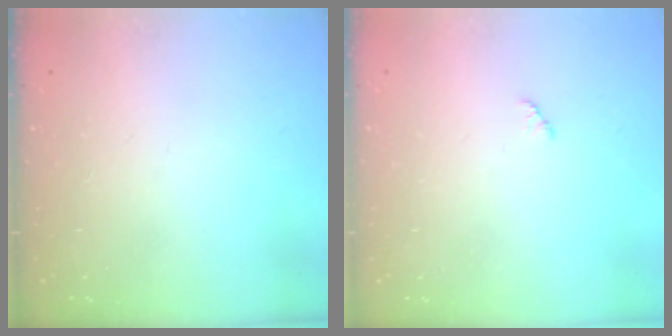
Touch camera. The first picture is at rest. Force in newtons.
{"total": 2.8, "press": 2.8, "slide": 0.4}